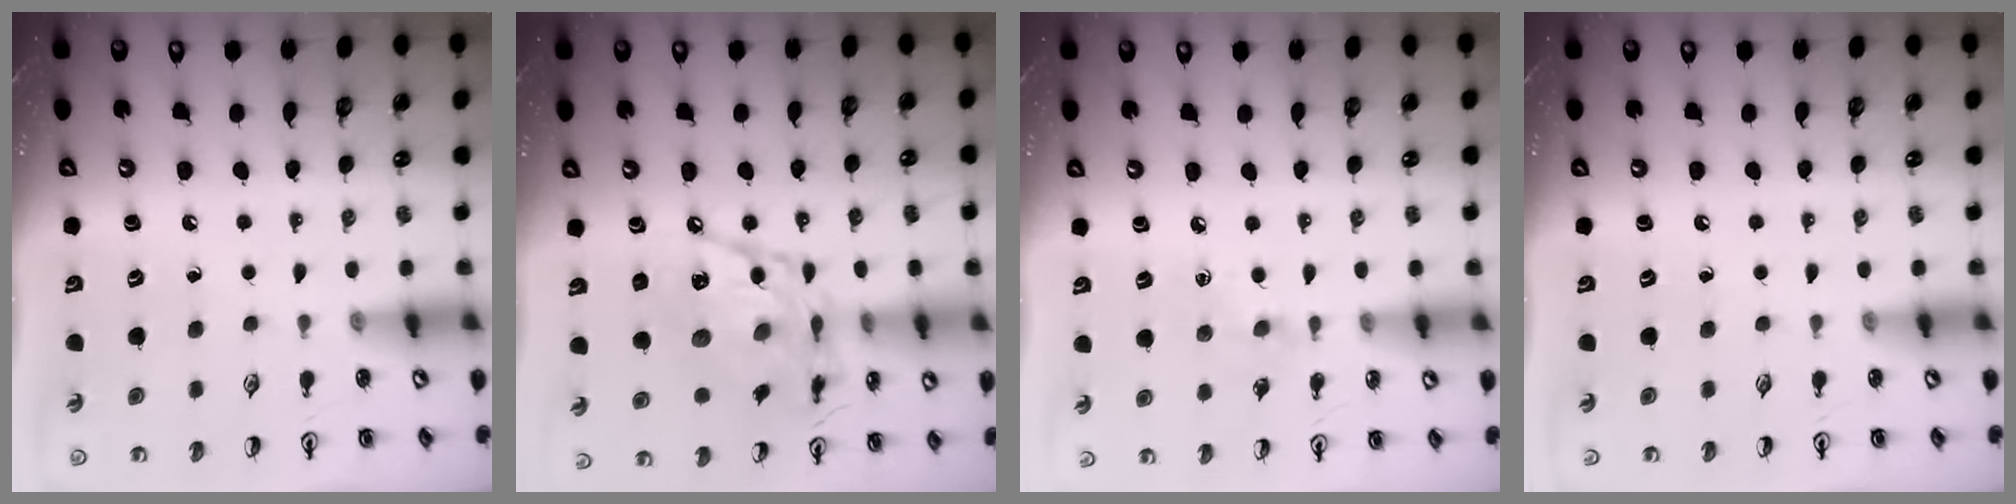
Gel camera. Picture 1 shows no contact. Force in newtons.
{"total": 17.1, "press": 17.1, "slide": 1.4}
{"total": 6.3, "press": 6.2, "slide": 0.9}
{"total": 0.0}